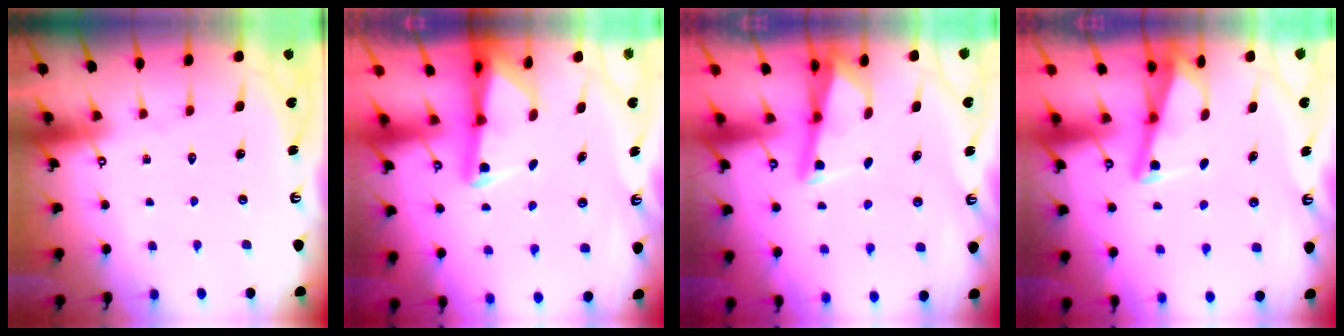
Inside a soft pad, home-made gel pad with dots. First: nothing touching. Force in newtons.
{"total": 2.8, "press": 2.8, "slide": 0.6}
{"total": 2.6, "press": 2.6, "slide": 0.1}
{"total": 2.9, "press": 2.8, "slide": 0.3}